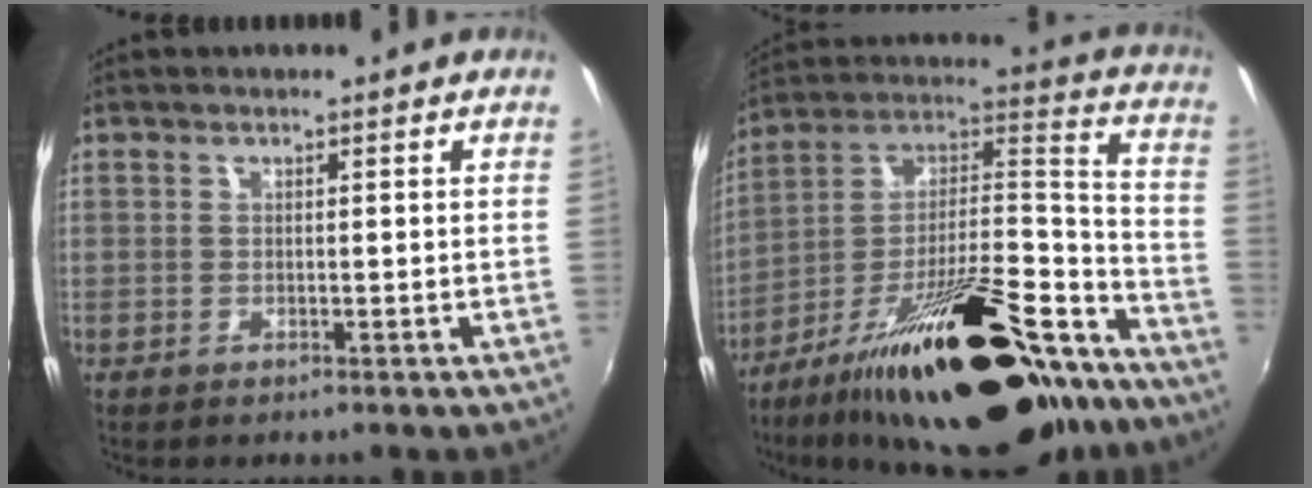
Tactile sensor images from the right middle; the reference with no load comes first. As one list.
[{"total": 32.0, "force": [-21.7, 10.8, 20.9], "torque": [-0.314, 0.025, -0.320]}]